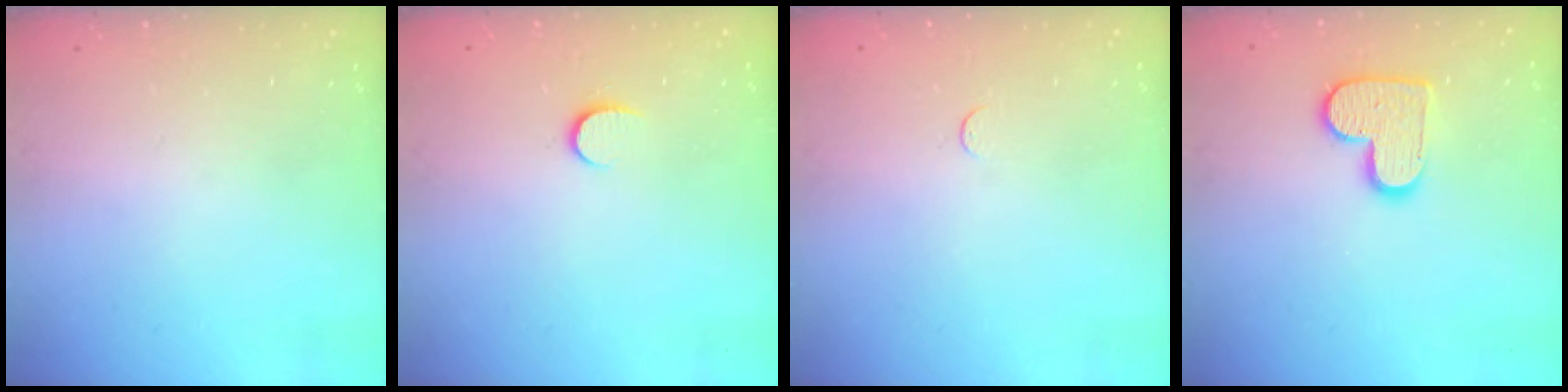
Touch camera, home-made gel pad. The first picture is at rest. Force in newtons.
{"total": 5.1, "press": 5.1, "slide": 0.6}
{"total": 2.4, "press": 2.4, "slide": 0.3}
{"total": 11.3, "press": 11.3, "slide": 0.8}